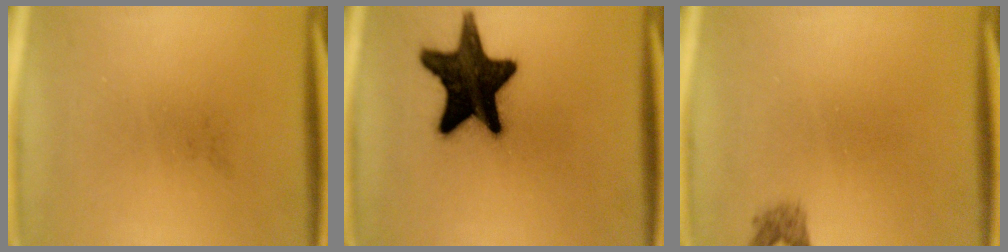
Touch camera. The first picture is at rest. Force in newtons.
{"total": 18.6}
{"total": 1.4}